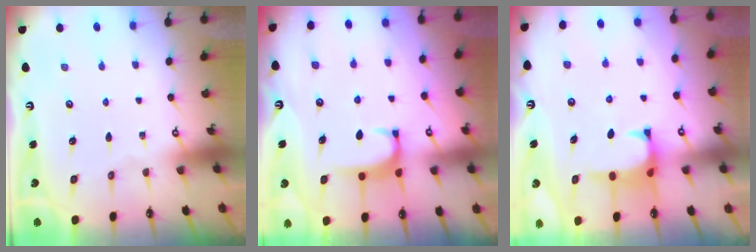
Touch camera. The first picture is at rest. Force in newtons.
{"total": 1.7, "press": 1.6, "slide": 0.5}
{"total": 0.9, "press": 0.7, "slide": 0.7}